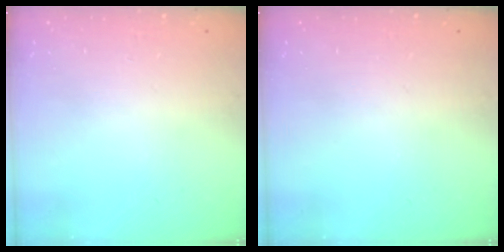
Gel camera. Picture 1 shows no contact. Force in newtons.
{"total": 0.0}